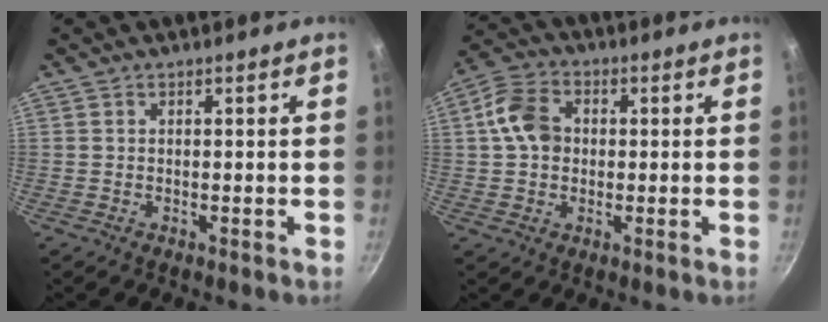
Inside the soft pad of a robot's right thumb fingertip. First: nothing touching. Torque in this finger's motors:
{"motor_torque": [-0.35, 0.66, 0.25, 0.44, 0.05]}